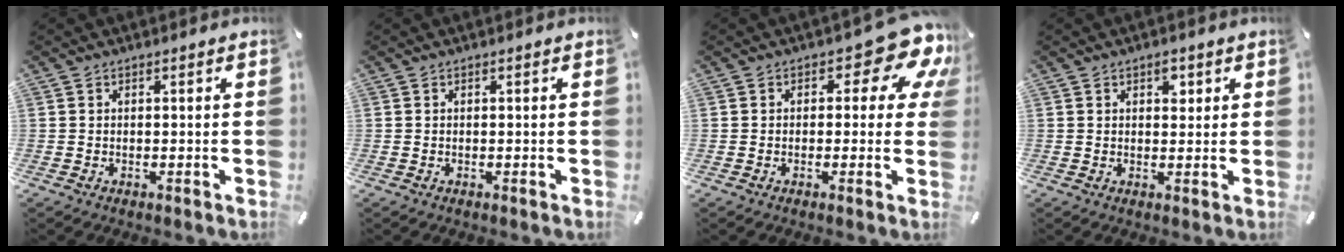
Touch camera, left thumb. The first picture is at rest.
{"total": 0.0}
{"total": 11.1, "force": [5.0, 5.1, 8.5], "torque": [-0.104, -0.032, 0.083]}
{"total": 2.5, "force": [1.3, 1.6, 1.4], "torque": [-0.006, -0.007, 0.019]}